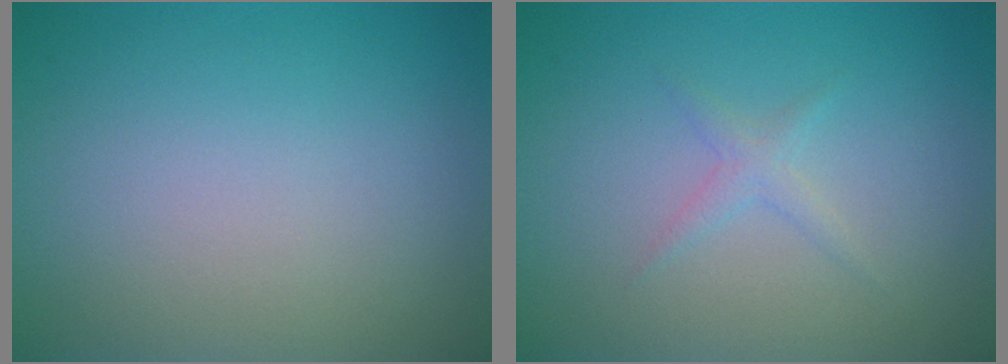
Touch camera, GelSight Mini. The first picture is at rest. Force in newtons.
{"total": 1.1, "press": 1.1, "slide": 0.1}